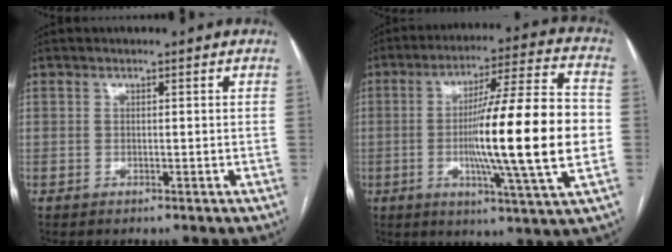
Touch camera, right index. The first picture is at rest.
{"total": 20.7, "force": [-2.1, -0.2, 20.5], "torque": [-0.316, 0.000, -0.042]}